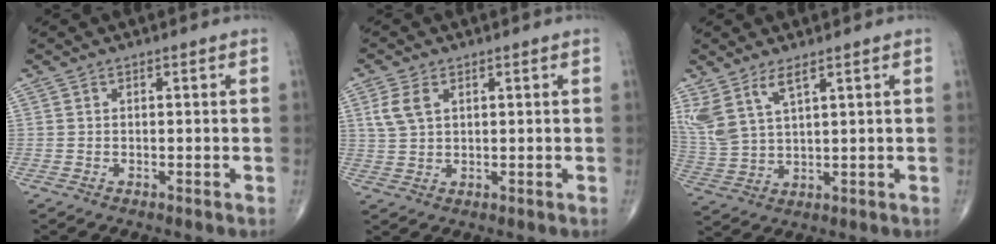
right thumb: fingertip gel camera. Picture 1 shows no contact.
{"total": 4.5, "force": [1.7, 2.8, 3.1], "torque": [-0.069, 0.003, 0.039]}
{"total": 8.1, "force": [5.0, 2.8, 5.7], "torque": [-0.135, -0.019, 0.113]}